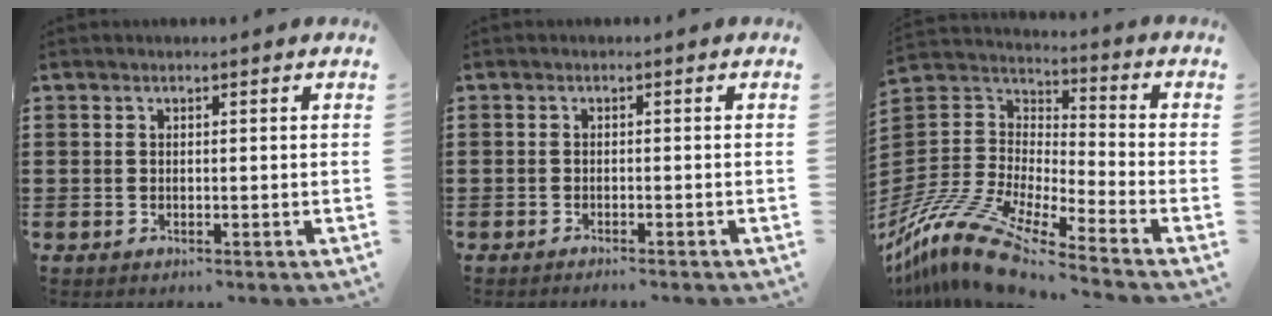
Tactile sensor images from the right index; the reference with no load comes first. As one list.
[{"total": 1.1, "force": [-1.0, -0.2, 0.0], "torque": [-0.003, -0.003, -0.021]}, {"total": 13.7, "force": [-11.5, 1.7, 7.1], "torque": [-0.177, 0.005, -0.234]}]